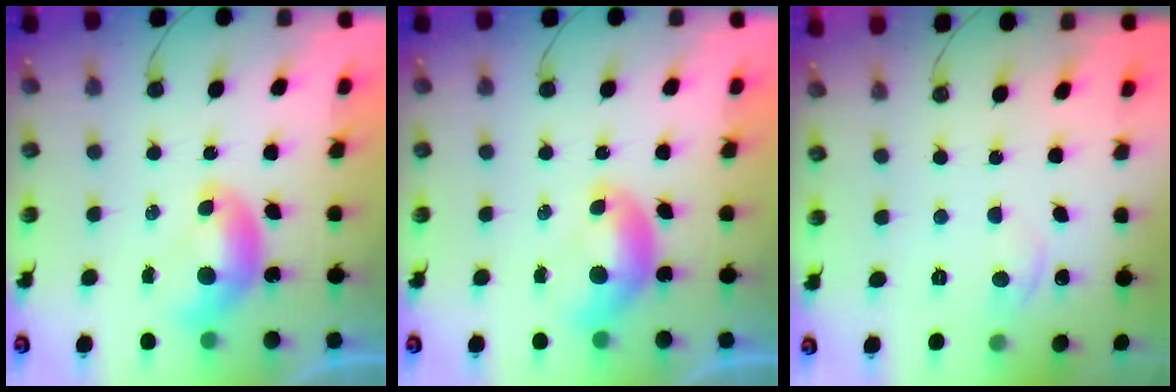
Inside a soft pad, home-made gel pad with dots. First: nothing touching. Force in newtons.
{"total": 0.0}
{"total": 1.1, "press": 1.1, "slide": 0.2}